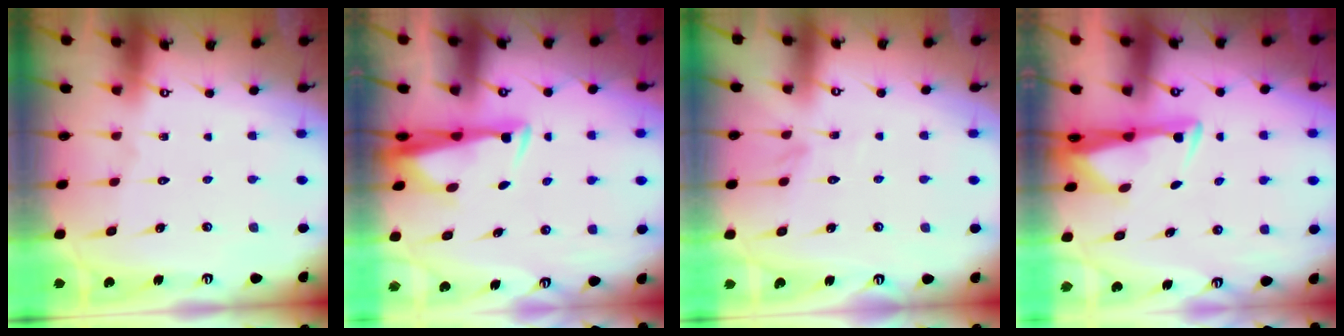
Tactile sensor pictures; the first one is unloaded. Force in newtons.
{"total": 3.2, "press": 3.1, "slide": 0.7}
{"total": 2.9, "press": 2.9, "slide": 0.3}
{"total": 2.9, "press": 2.8, "slide": 0.9}